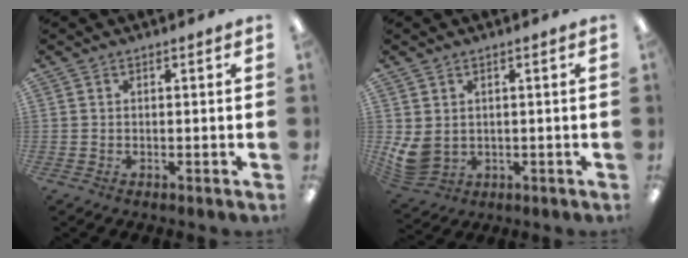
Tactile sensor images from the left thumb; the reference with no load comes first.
{"total": 5.7, "force": [1.2, 4.4, 3.3], "torque": [-0.090, -0.008, 0.026]}